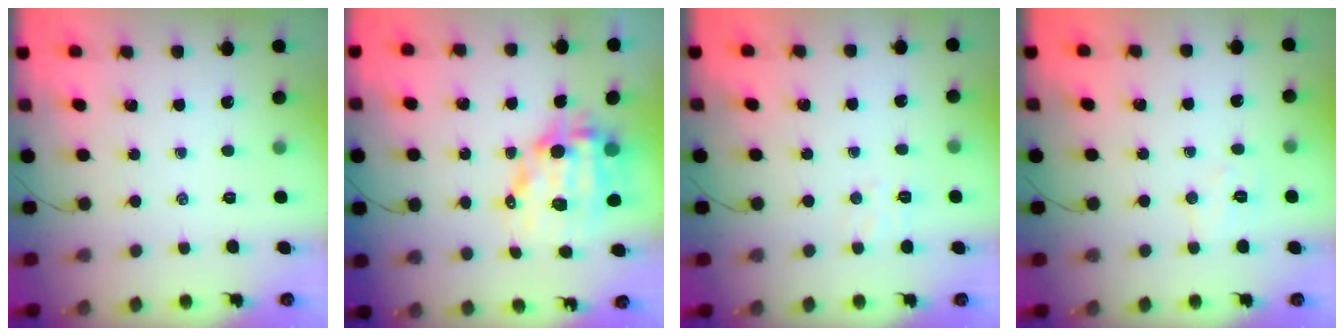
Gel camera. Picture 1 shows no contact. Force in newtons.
{"total": 12.4, "press": 12.1, "slide": 2.9}
{"total": 4.7, "press": 4.5, "slide": 1.1}
{"total": 5.8, "press": 5.7, "slide": 1.2}